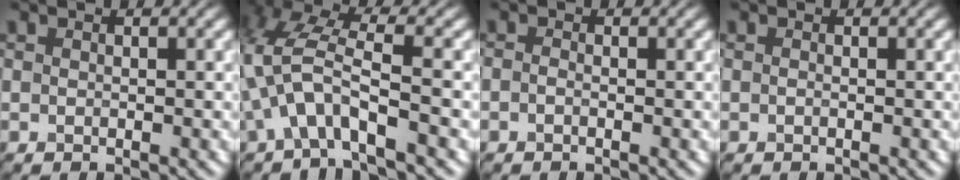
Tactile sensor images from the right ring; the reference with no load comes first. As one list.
[{"total": 6.4, "force": [-2.2, 2.4, 5.5], "torque": [-0.127, 0.012, -0.053]}, {"total": 0.6, "force": [-0.3, 0.2, 0.4], "torque": [-0.011, -0.003, -0.009]}, {"total": 0.0}]